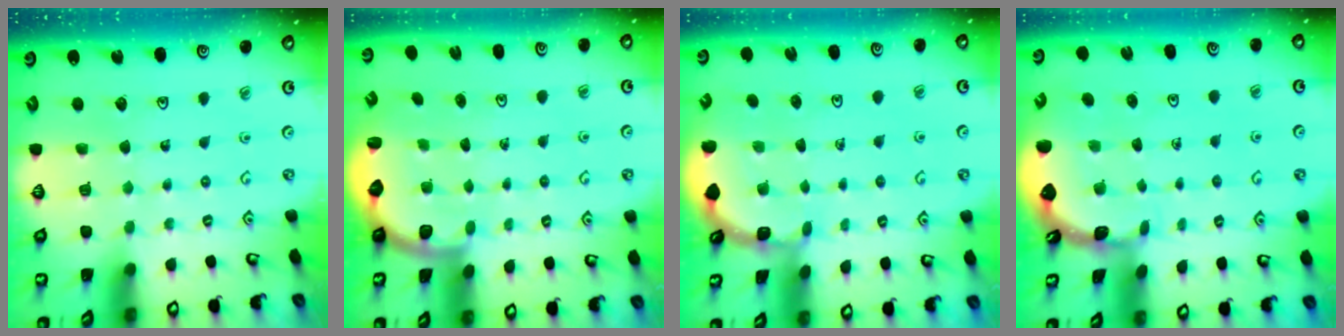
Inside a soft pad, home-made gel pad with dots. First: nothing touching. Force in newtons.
{"total": 2.5, "press": 2.2, "slide": 1.3}
{"total": 1.8, "press": 1.8, "slide": 0.3}
{"total": 1.2, "press": 1.1, "slide": 0.2}